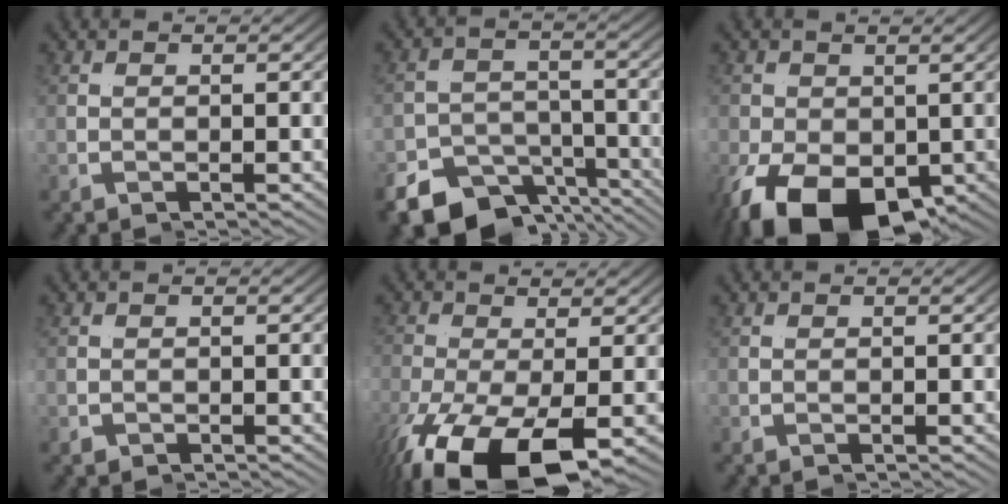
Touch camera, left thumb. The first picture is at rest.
{"total": 6.6, "force": [-5.4, 3.5, 1.6], "torque": [-0.025, -0.019, -0.094]}
{"total": 9.2, "force": [-3.1, 5.8, 6.5], "torque": [-0.134, -0.030, -0.037]}
{"total": 0.5, "force": [-0.3, 0.3, -0.3], "torque": [0.008, -0.004, -0.002]}
{"total": 7.3, "force": [-4.8, 1.9, 5.2], "torque": [-0.099, -0.023, -0.069]}
{"total": 0.0}